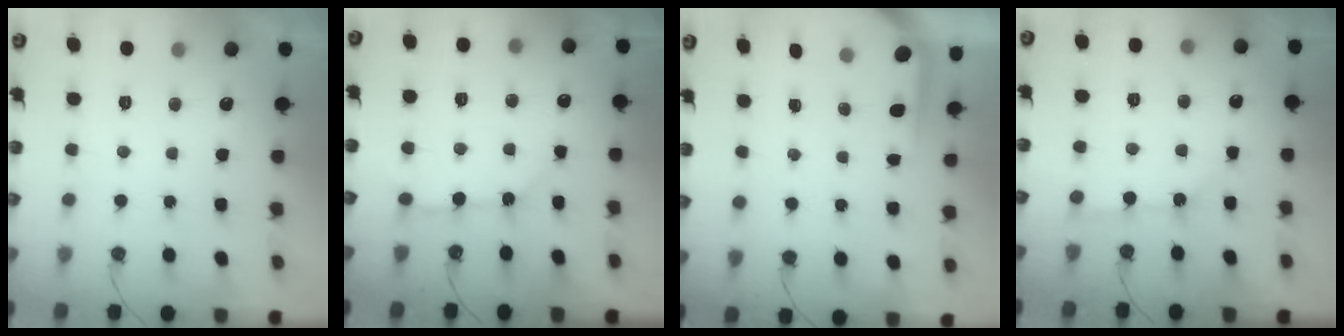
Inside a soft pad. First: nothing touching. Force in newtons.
{"total": 6.7, "press": 6.7, "slide": 0.4}
{"total": 3.6, "press": 3.6, "slide": 0.4}
{"total": 2.2, "press": 2.2, "slide": 0.4}